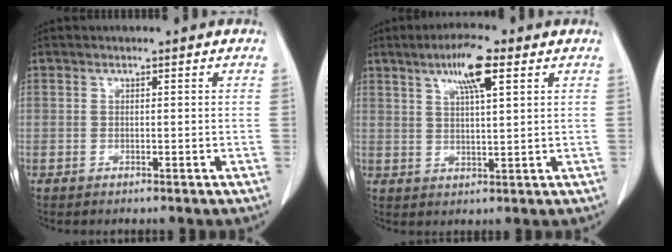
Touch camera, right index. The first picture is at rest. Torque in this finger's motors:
{"motor_torque": [0.61, 0.22, 0.15, 0.05]}